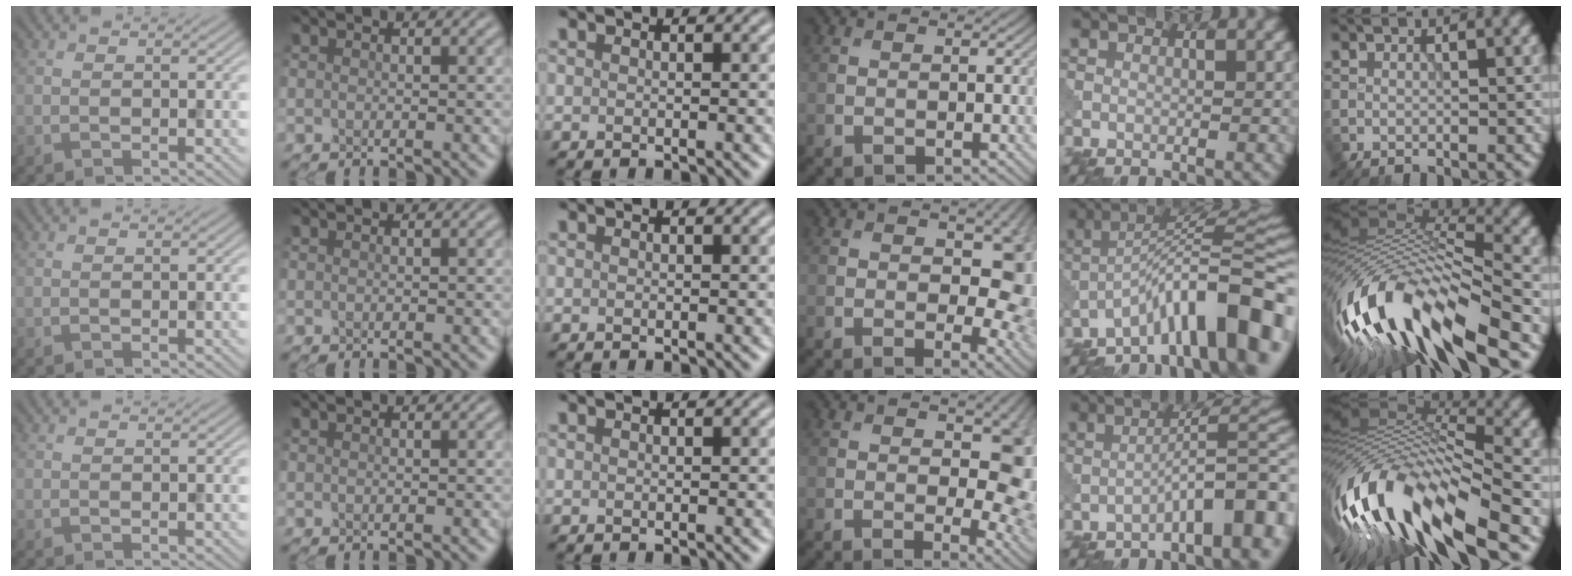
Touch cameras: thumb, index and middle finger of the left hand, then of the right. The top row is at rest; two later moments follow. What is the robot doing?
{"motion": "shake", "object": "medicine bottle"}